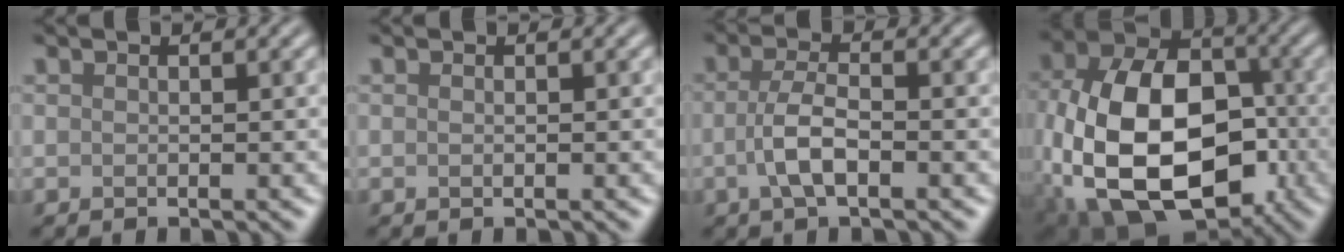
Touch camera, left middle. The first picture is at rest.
{"total": 0.0}
{"total": 3.3, "force": [-1.0, 1.1, 3.0], "torque": [-0.065, 0.000, -0.022]}
{"total": 16.7, "force": [-4.1, 10.8, 12.1], "torque": [-0.232, -0.017, -0.066]}